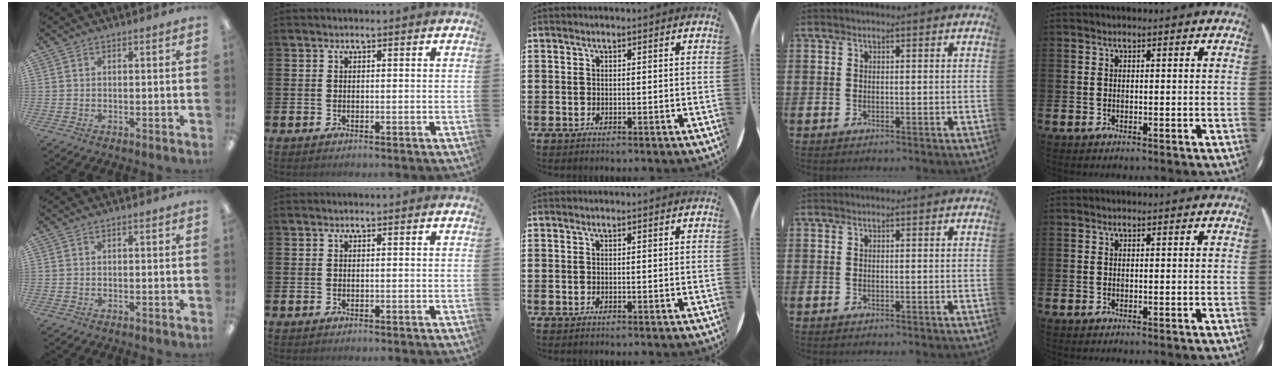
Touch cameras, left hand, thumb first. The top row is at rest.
{}